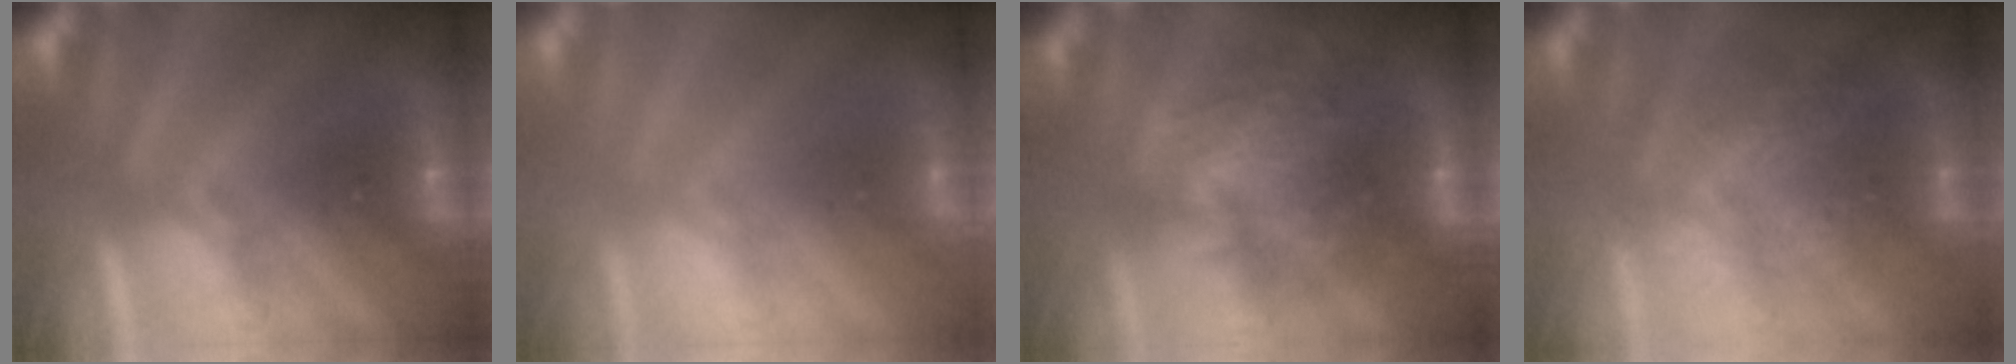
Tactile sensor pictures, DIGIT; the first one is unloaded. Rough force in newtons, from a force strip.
{"total": 2.5}
{"total": 7.0}
{"total": 2.8}